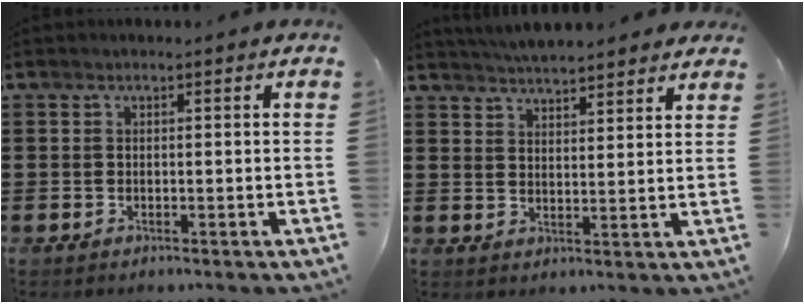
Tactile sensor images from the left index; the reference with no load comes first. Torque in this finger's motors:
{"motor_torque": [2.14, 0.00, 0.81, 0.16]}